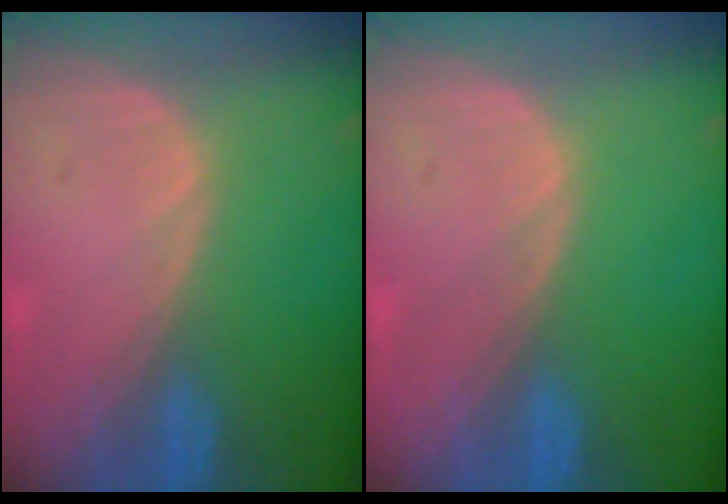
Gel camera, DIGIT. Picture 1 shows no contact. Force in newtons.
{"total": 0.0}